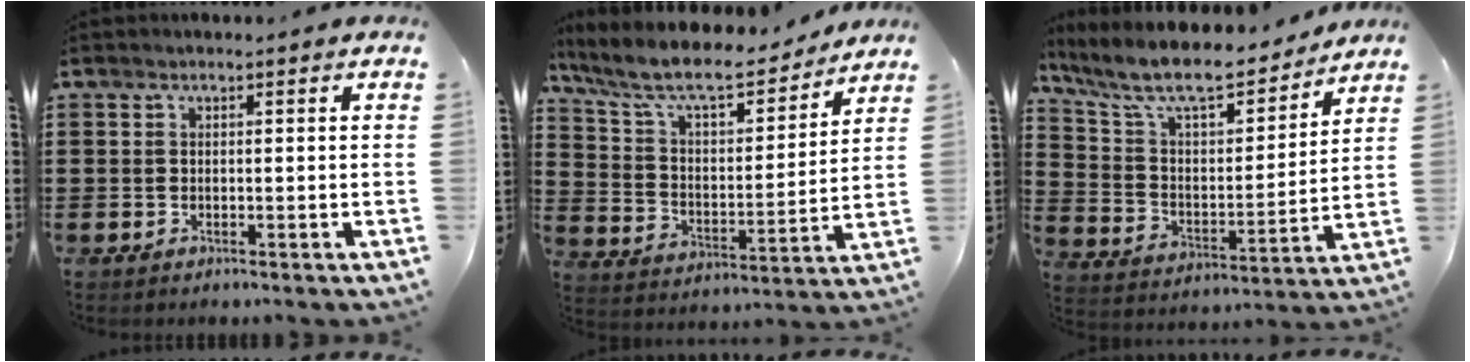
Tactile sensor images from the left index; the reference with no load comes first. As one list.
[{"total": 9.3, "force": [8.1, 1.5, 4.3], "torque": [-0.118, -0.051, 0.136]}, {"total": 9.9, "force": [8.5, 1.9, 4.6], "torque": [-0.128, -0.053, 0.145]}]